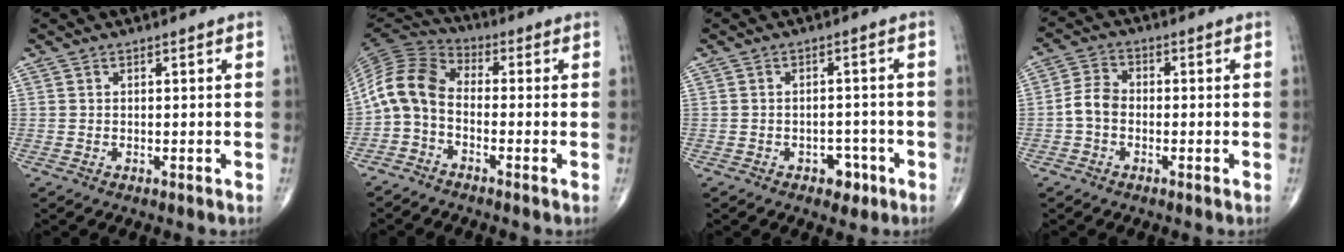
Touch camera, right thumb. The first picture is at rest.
{"total": 10.5, "force": [-2.2, 6.2, 8.1], "torque": [-0.162, 0.045, -0.062]}
{"total": 3.9, "force": [-2.1, 2.6, 2.0], "torque": [-0.007, 0.017, -0.025]}
{"total": 4.6, "force": [-1.2, 3.3, 3.0], "torque": [-0.053, 0.016, -0.033]}